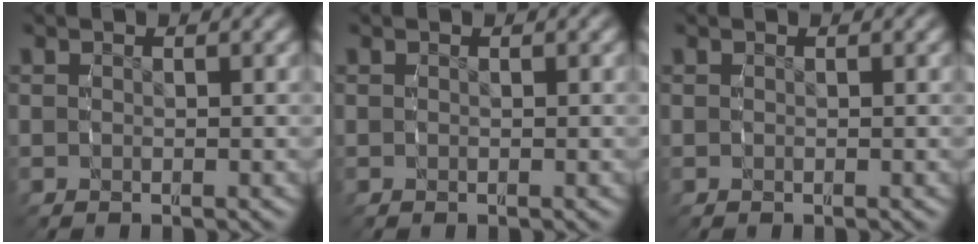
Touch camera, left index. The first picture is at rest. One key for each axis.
{"total": 0.0}
{"total": 0.0}